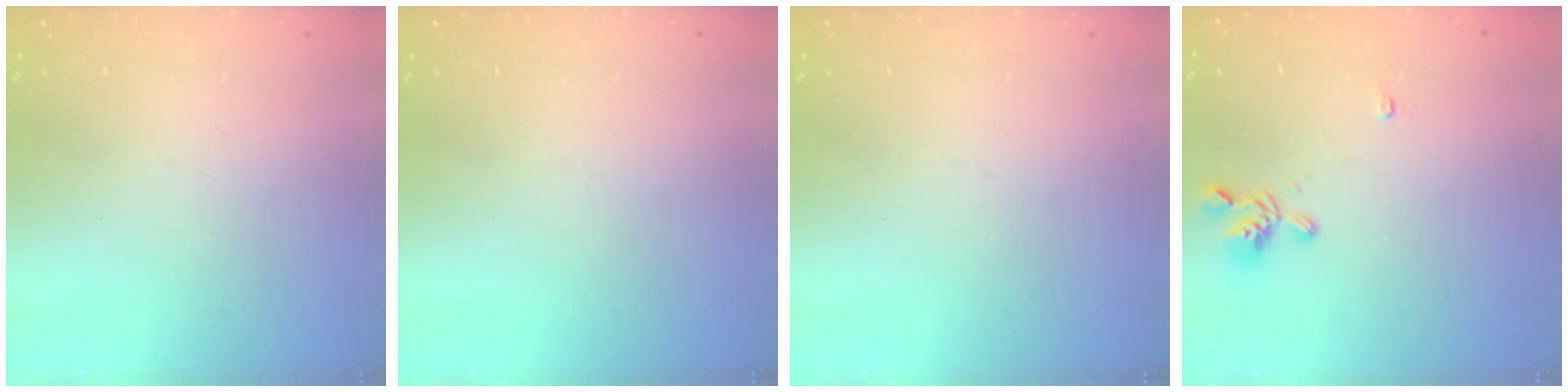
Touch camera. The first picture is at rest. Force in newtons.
{"total": 0.0}
{"total": 0.0}
{"total": 3.4, "press": 3.3, "slide": 0.8}